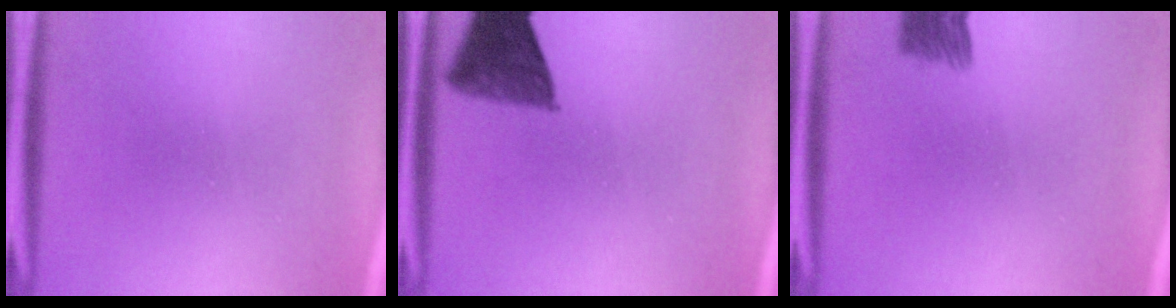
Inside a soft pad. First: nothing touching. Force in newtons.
{"total": 8.1}
{"total": 3.9}